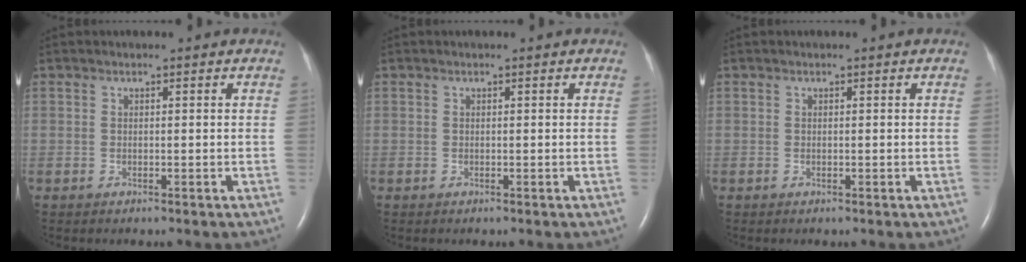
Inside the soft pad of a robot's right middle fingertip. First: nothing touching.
{"total": 0.0}
{"total": 0.0}